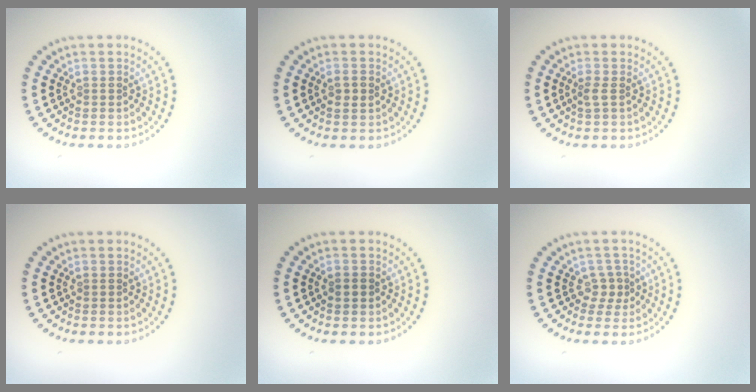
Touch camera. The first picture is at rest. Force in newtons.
{"total": 1.1, "press": 1.1, "slide": 0.3}
{"total": 0.9, "press": 0.7, "slide": 0.6}
{"total": 0.0}
{"total": 1.3, "press": 1.3, "slide": 0.2}
{"total": 1.4, "press": 0.9, "slide": 1.0}